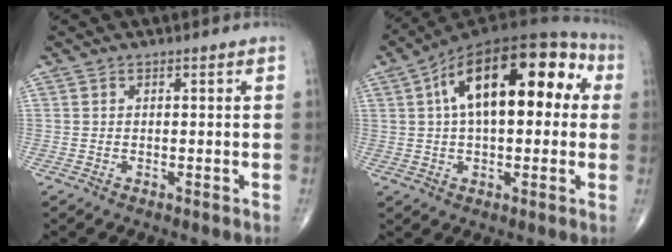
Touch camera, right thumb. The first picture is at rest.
{"total": 21.0, "force": [4.8, 10.2, 17.7], "torque": [-0.258, 0.042, 0.063]}